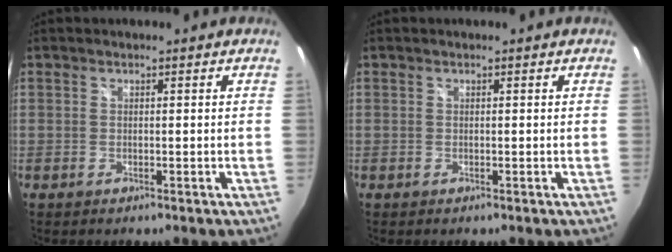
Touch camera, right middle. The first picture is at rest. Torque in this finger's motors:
{"motor_torque": [0.00, 0.00, 0.00, 0.01]}